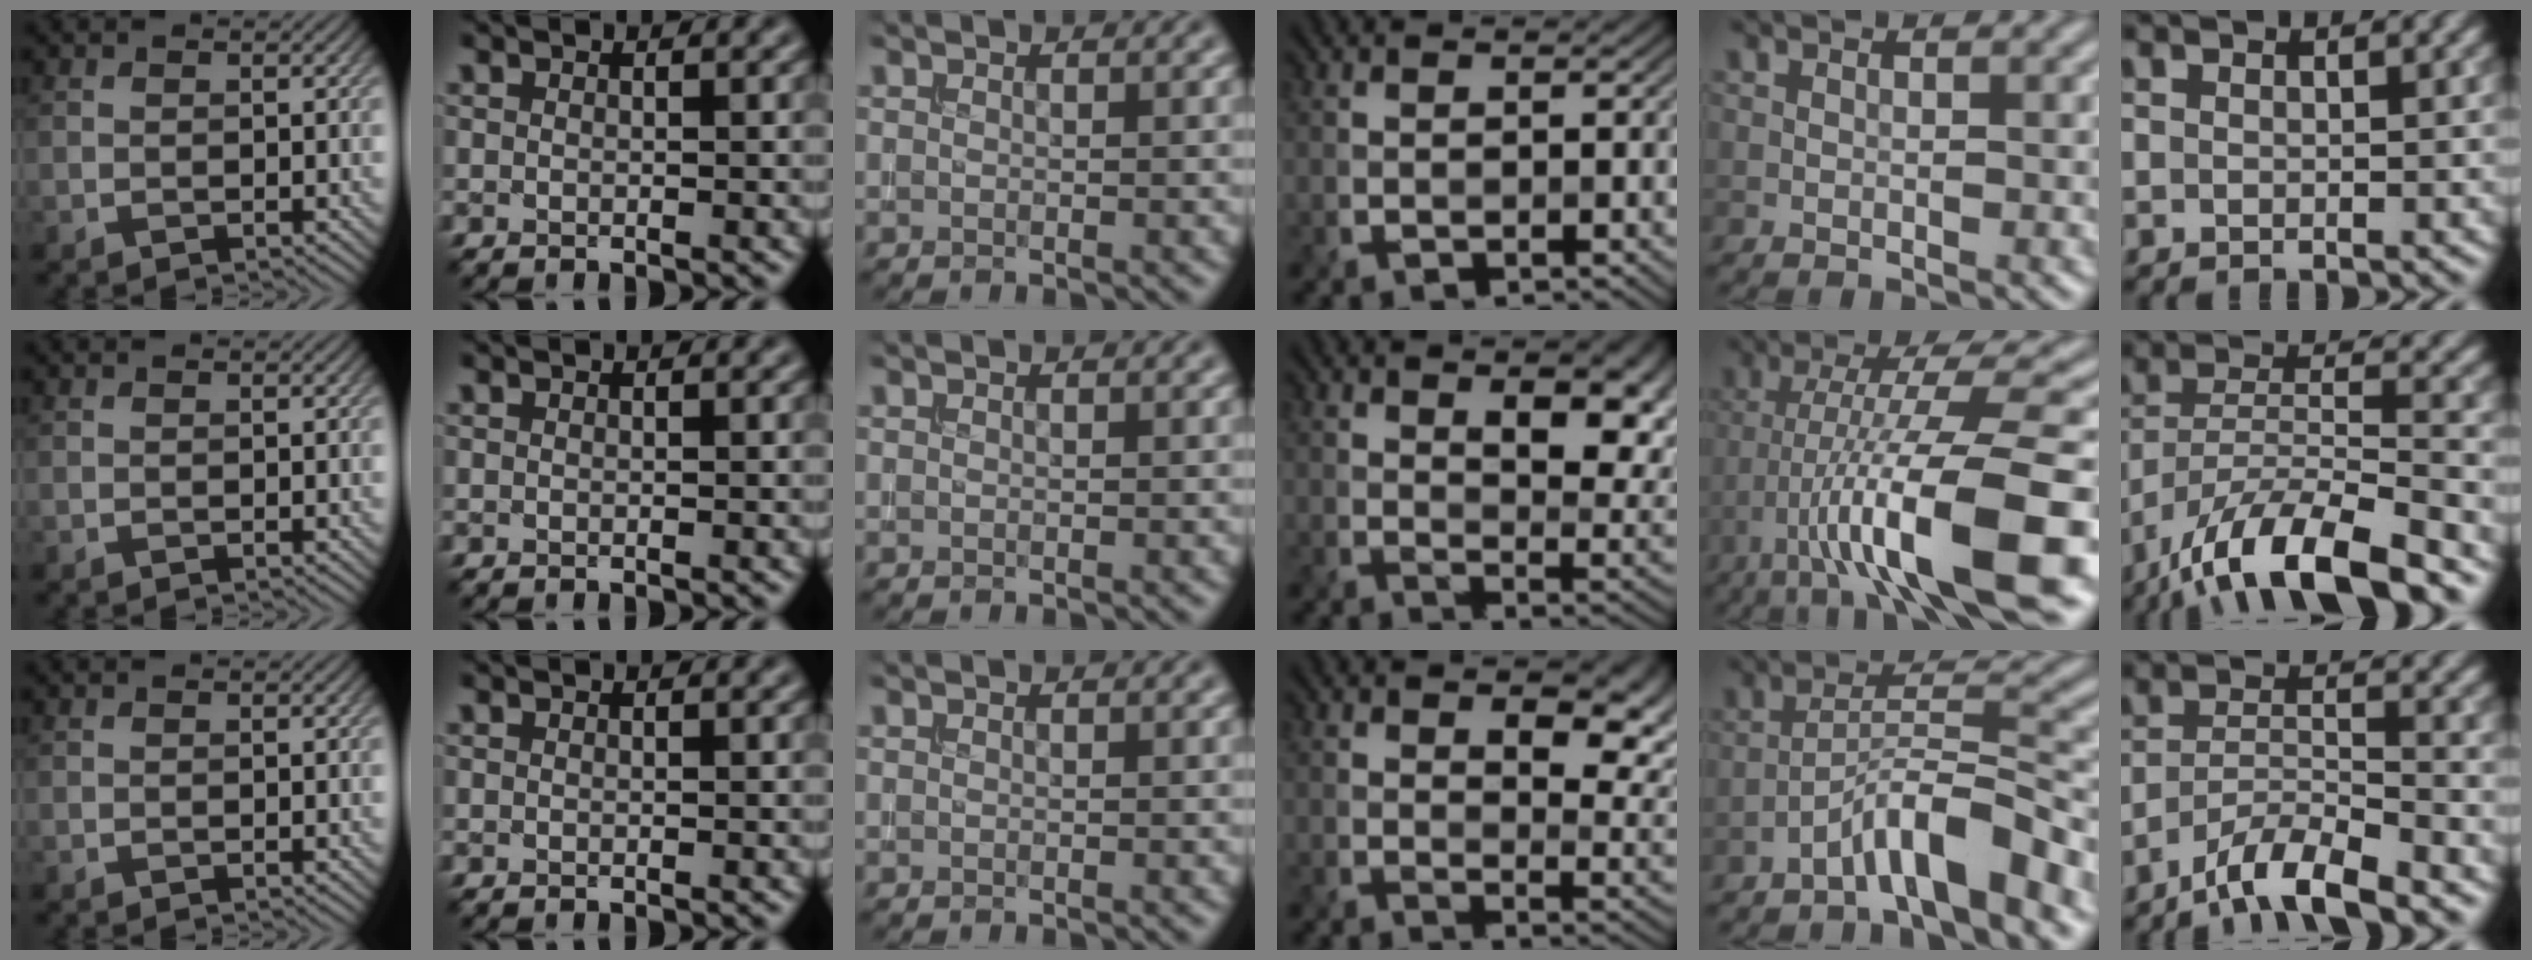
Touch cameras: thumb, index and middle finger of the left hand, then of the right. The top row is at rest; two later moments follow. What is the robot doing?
{"motion": "extract", "object": "bucket"}